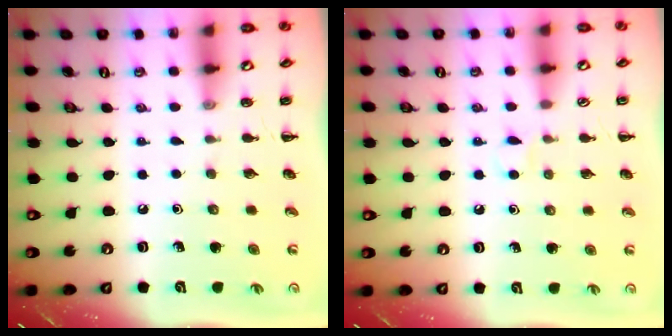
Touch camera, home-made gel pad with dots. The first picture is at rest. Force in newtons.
{"total": 3.3, "press": 3.1, "slide": 1.1}